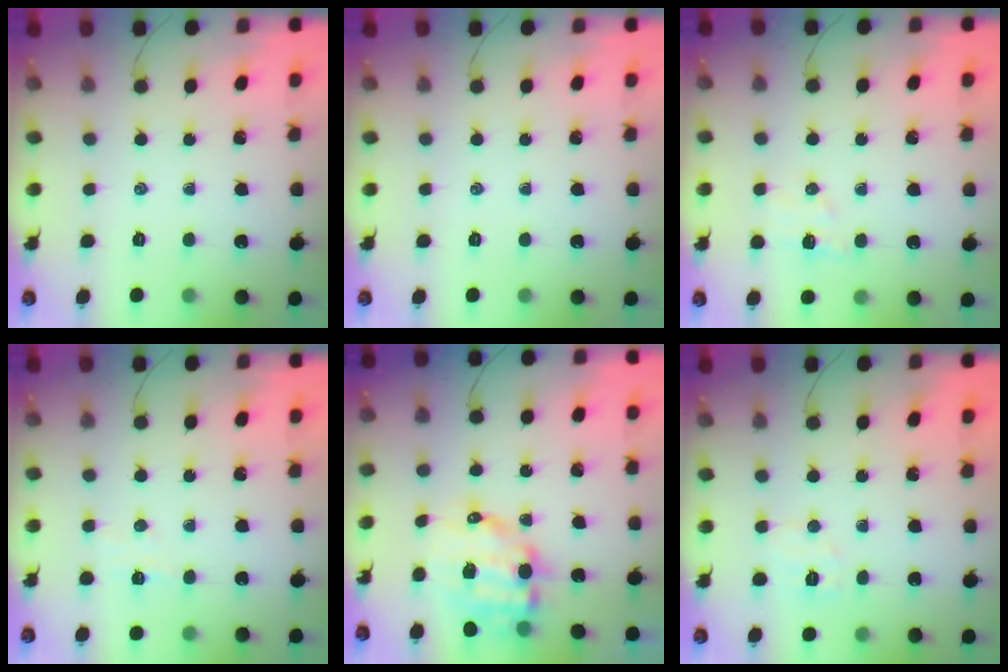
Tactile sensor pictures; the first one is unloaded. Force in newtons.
{"total": 0.0}
{"total": 5.4, "press": 5.4, "slide": 0.9}
{"total": 3.7, "press": 3.5, "slide": 1.2}
{"total": 11.0, "press": 10.7, "slide": 2.2}
{"total": 5.5, "press": 5.4, "slide": 1.0}